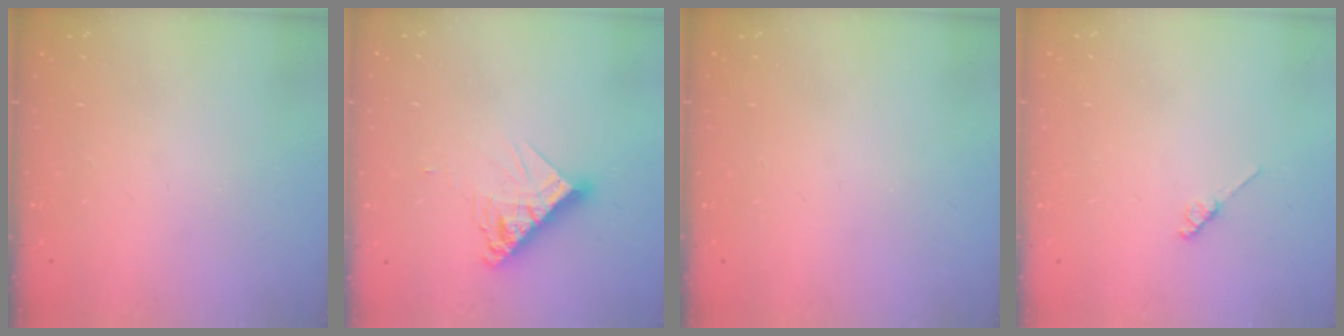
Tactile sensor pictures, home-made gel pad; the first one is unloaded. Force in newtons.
{"total": 10.7, "press": 10.6, "slide": 1.0}
{"total": 0.0}
{"total": 2.0, "press": 1.9, "slide": 0.3}